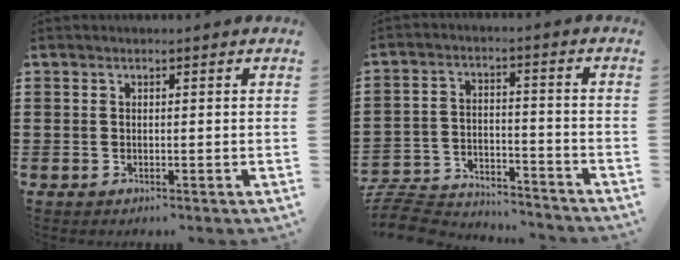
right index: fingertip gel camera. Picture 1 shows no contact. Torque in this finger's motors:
{"motor_torque": [-0.99, 1.15, -1.05, -0.21]}